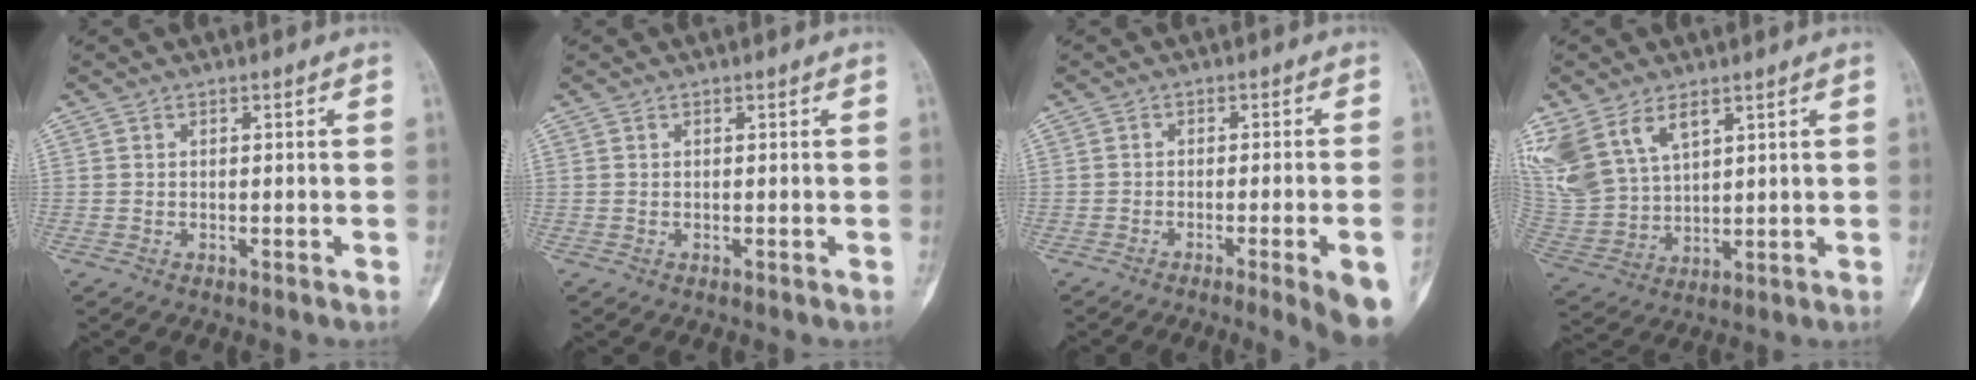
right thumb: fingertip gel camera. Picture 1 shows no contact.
{"total": 0.0}
{"total": 9.5, "force": [-4.5, 0.5, 8.3], "torque": [-0.110, 0.000, -0.060]}
{"total": 15.6, "force": [8.3, 9.4, 9.2], "torque": [-0.205, -0.015, 0.183]}